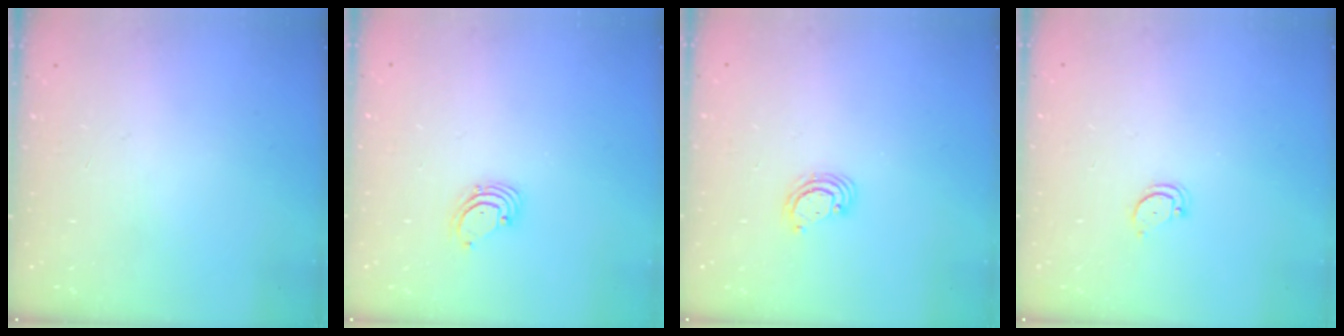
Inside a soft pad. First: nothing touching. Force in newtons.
{"total": 1.6, "press": 1.6, "slide": 0.1}
{"total": 2.4, "press": 2.4, "slide": 0.2}
{"total": 3.2, "press": 3.2, "slide": 0.3}